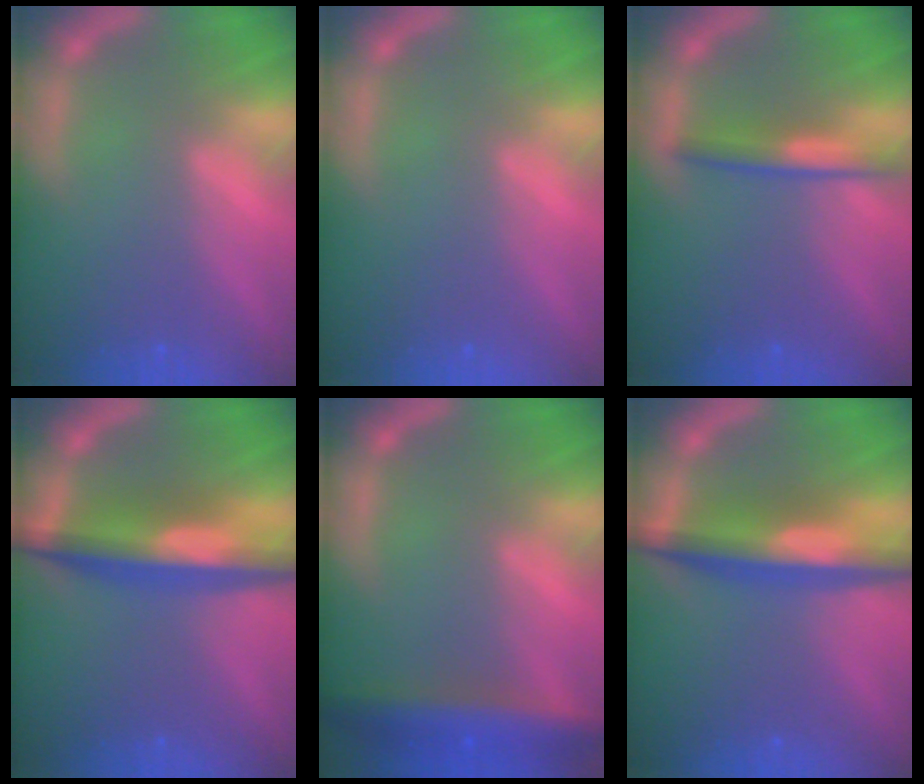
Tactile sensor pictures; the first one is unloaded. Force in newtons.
{"total": 0.0}
{"total": 3.0}
{"total": 7.1}
{"total": 6.5}
{"total": 6.5}